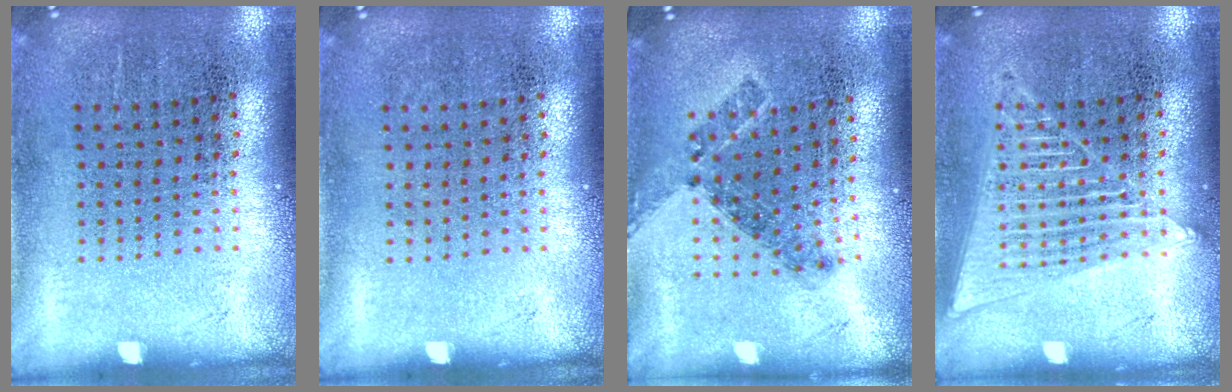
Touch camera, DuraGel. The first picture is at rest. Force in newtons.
{"total": 0.0}
{"total": 0.7, "press": 0.6, "slide": 0.3}
{"total": 1.4, "press": 1.4, "slide": 0.1}